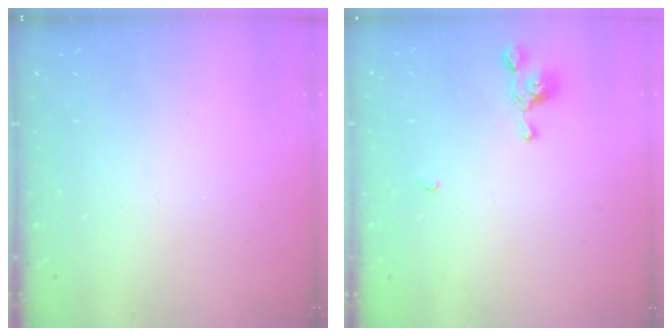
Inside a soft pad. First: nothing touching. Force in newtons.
{"total": 2.6, "press": 2.6, "slide": 0.3}